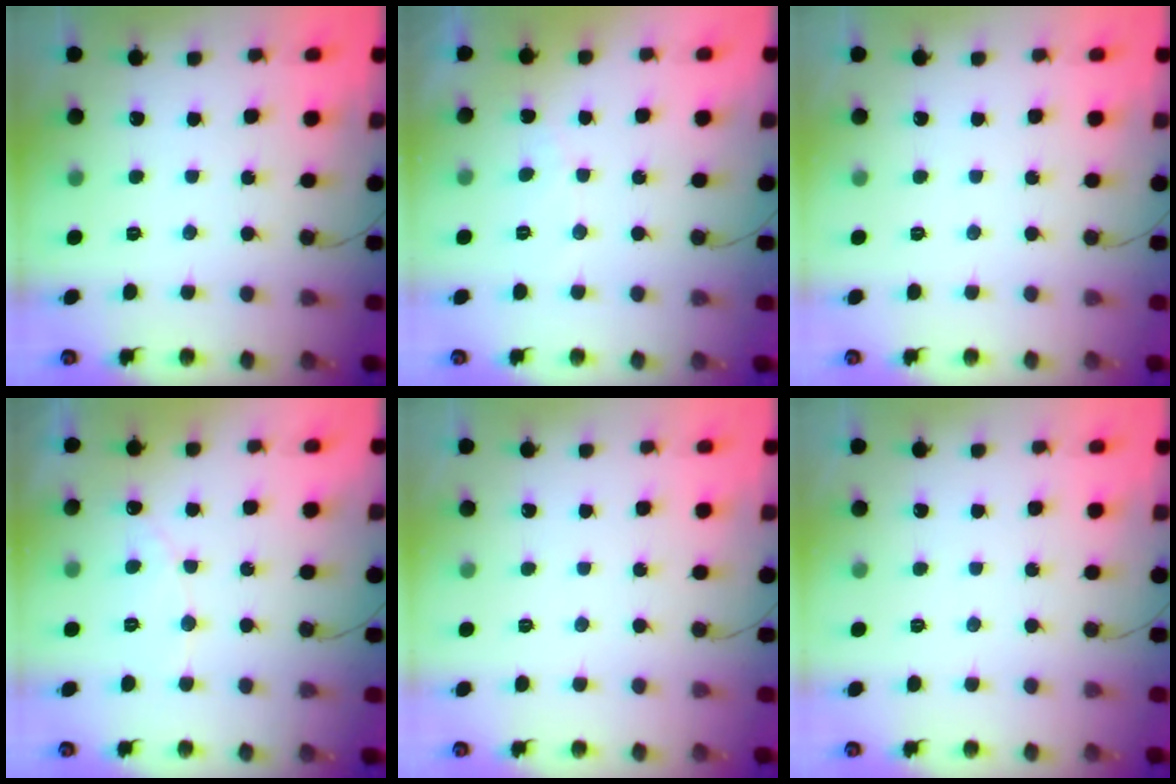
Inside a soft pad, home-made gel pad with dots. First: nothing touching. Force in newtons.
{"total": 2.8, "press": 2.8, "slide": 0.1}
{"total": 0.0}
{"total": 5.4, "press": 5.4, "slide": 0.3}
{"total": 0.0}
{"total": 0.0}